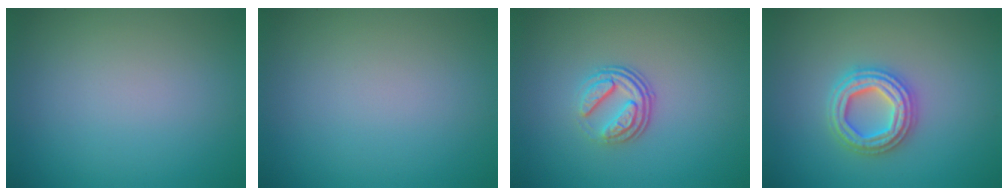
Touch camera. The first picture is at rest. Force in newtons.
{"total": 0.0}
{"total": 3.6, "press": 2.5, "slide": 2.7}
{"total": 4.3, "press": 4.3, "slide": 0.6}